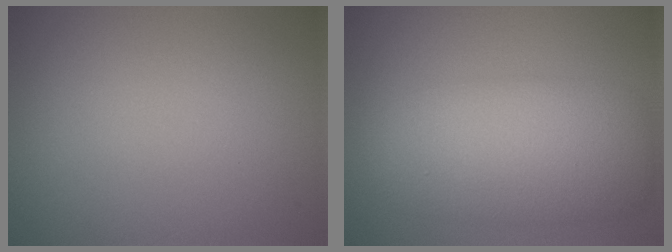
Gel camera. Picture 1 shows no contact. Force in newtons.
{"total": 8.1, "press": 8.1, "slide": 0.1}